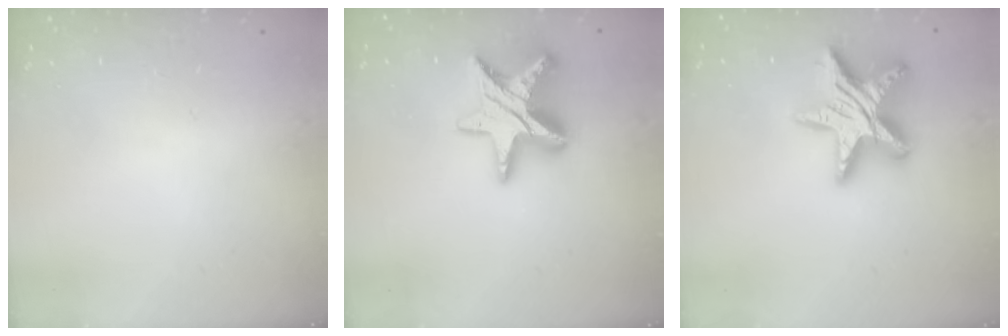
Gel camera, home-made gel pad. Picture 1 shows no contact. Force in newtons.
{"total": 15.7, "press": 15.7, "slide": 1.2}
{"total": 18.2, "press": 18.2, "slide": 1.3}